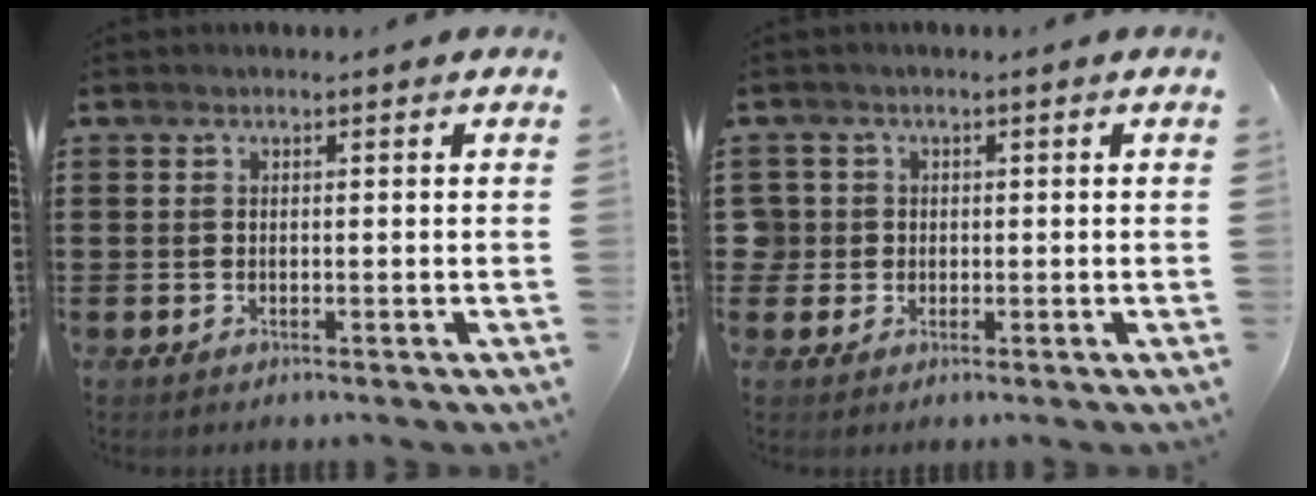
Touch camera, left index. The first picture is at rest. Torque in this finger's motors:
{"motor_torque": [-0.09, -0.01, -0.03, -0.03]}